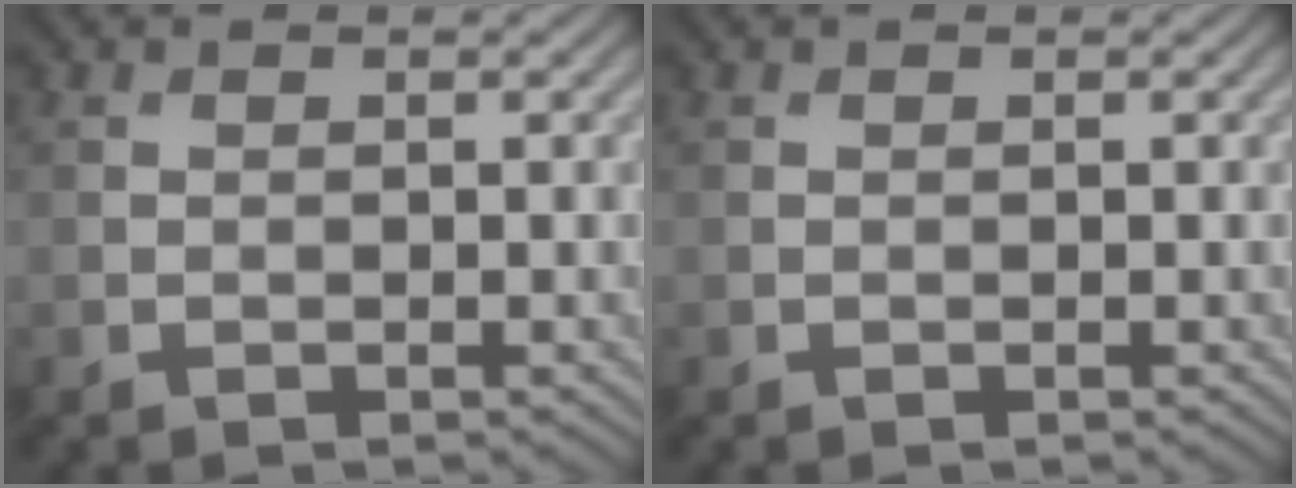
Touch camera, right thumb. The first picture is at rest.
{"total": 0.0}